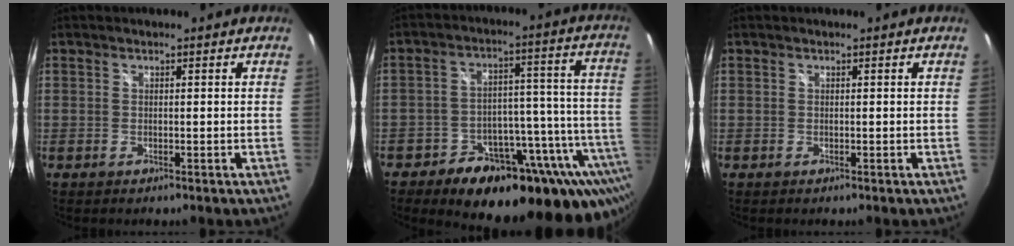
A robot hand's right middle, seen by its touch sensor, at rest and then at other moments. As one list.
[{"total": 27.3, "force": [-19.3, 11.6, 15.4], "torque": [-0.191, 0.014, -0.257]}, {"total": 0.0}]